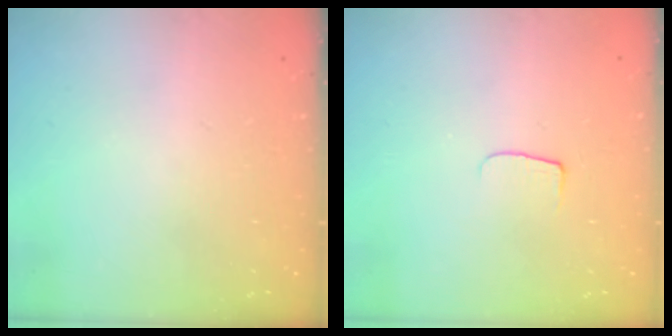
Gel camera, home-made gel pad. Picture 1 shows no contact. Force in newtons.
{"total": 4.8, "press": 4.8, "slide": 0.6}